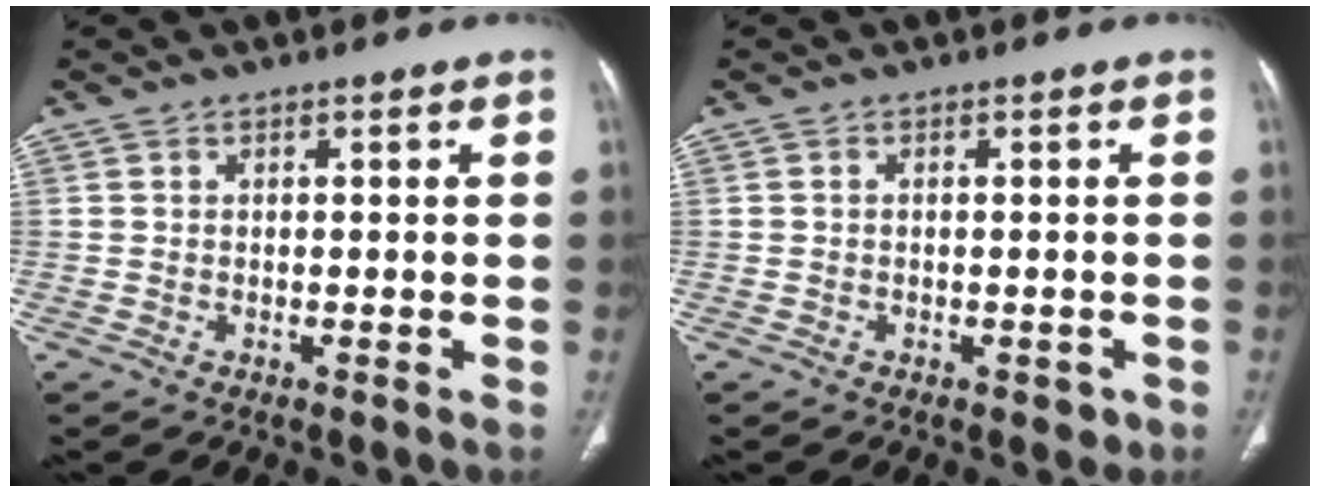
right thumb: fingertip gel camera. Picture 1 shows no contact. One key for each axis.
{"total": 2.0, "fx": -0.8, "fy": 1.3, "fz": 1.3, "tx": -0.007, "ty": 0.002, "tz": -0.007}